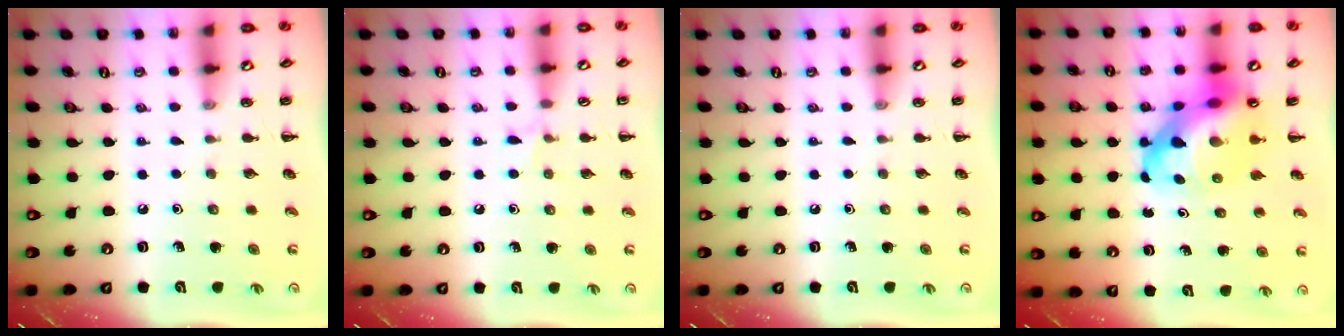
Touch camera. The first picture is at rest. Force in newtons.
{"total": 4.6, "press": 4.3, "slide": 1.7}
{"total": 0.0}
{"total": 15.2, "press": 14.7, "slide": 3.9}